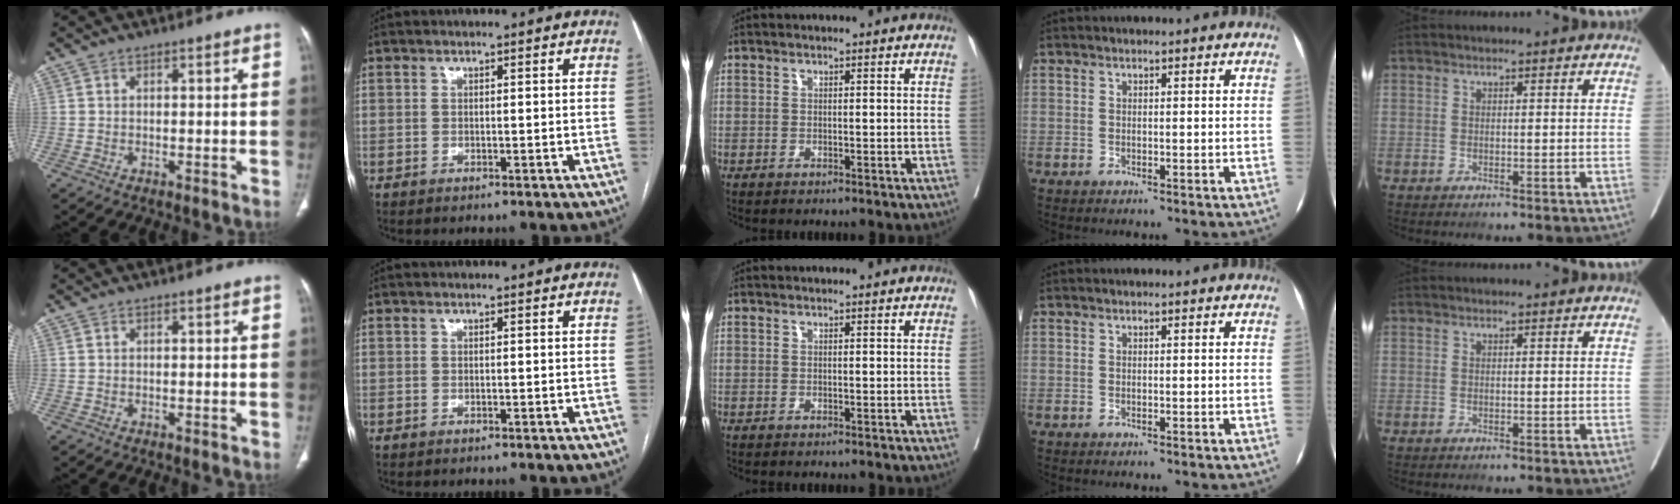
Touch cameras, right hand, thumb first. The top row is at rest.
{}